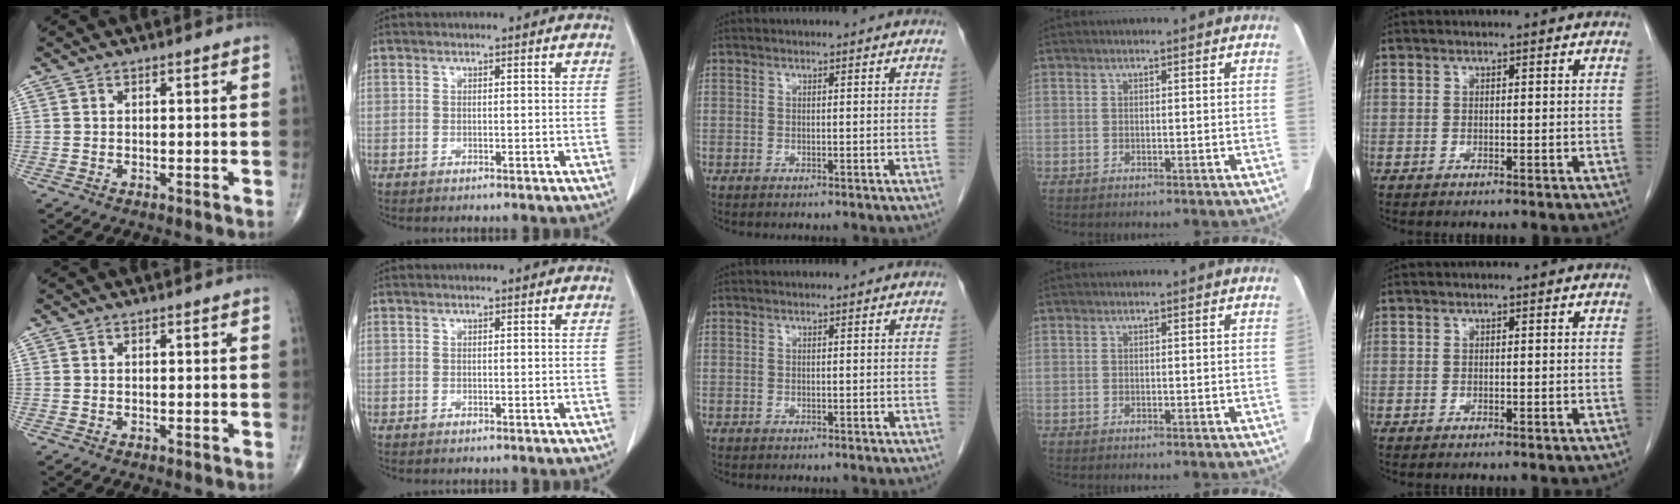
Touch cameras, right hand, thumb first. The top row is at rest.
{}